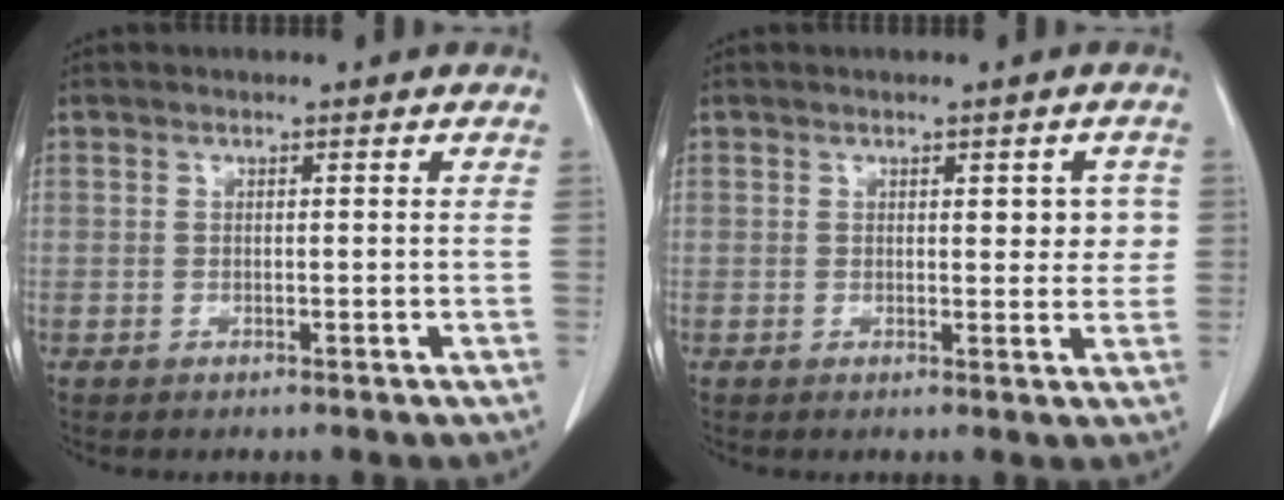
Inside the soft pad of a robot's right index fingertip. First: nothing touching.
{"total": 3.6, "force": [0.7, 1.5, 3.2], "torque": [-0.033, 0.002, 0.010]}